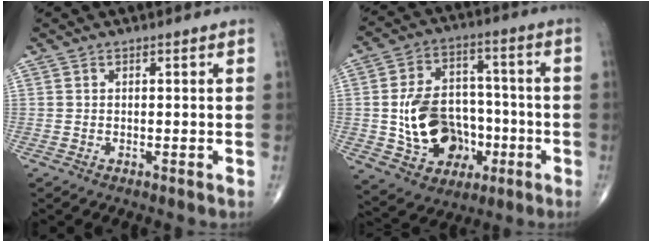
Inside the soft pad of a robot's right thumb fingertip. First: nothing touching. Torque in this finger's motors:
{"motor_torque": [-0.19, 0.66, 0.76, 0.28, 0.13]}